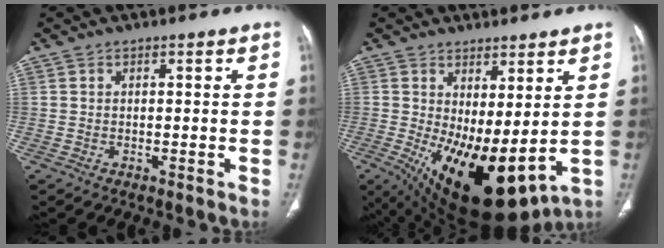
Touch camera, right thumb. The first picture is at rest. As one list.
[{"total": 16.9, "force": [-0.3, 7.2, 15.3], "torque": [-0.259, -0.030, 0.023]}]